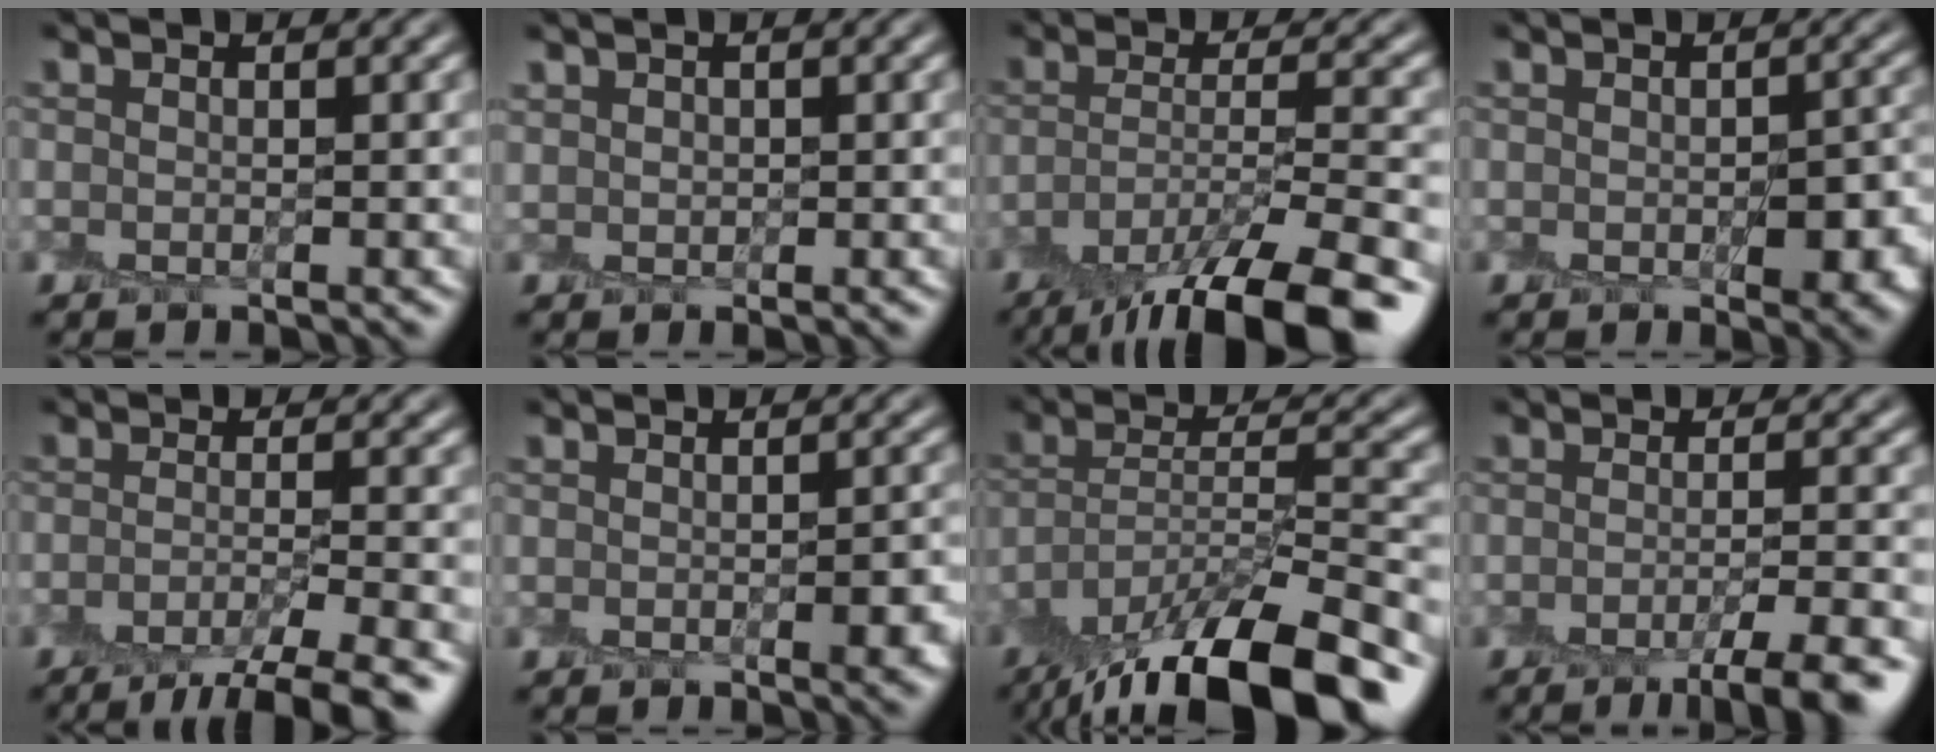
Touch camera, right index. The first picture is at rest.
{"total": 0.8, "force": [0.4, 0.7, -0.1], "torque": [0.009, -0.001, 0.010]}
{"total": 10.6, "force": [-7.4, 2.6, 7.1], "torque": [-0.125, -0.008, -0.114]}
{"total": 4.2, "force": [-1.2, 2.4, 3.2], "torque": [-0.041, -0.003, -0.012]}
{"total": 5.2, "force": [-3.6, 0.8, 3.7], "torque": [-0.049, -0.007, -0.060]}
{"total": 3.0, "force": [-1.1, 1.2, 2.5], "torque": [-0.030, 0.000, -0.013]}
{"total": 13.9, "force": [-10.6, 3.5, 8.2], "torque": [-0.149, 0.011, -0.167]}
{"total": 5.0, "force": [-3.3, 0.6, 3.8], "torque": [-0.047, -0.007, -0.049]}